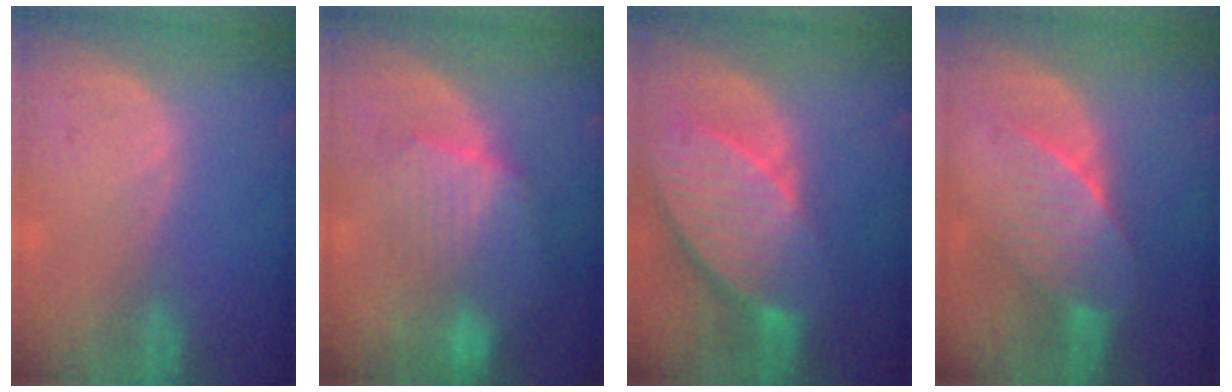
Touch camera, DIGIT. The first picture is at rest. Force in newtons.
{"total": 8.2, "press": 8.1, "slide": 1.3}
{"total": 10.5, "press": 9.2, "slide": 5.0}
{"total": 7.0, "press": 6.6, "slide": 2.3}